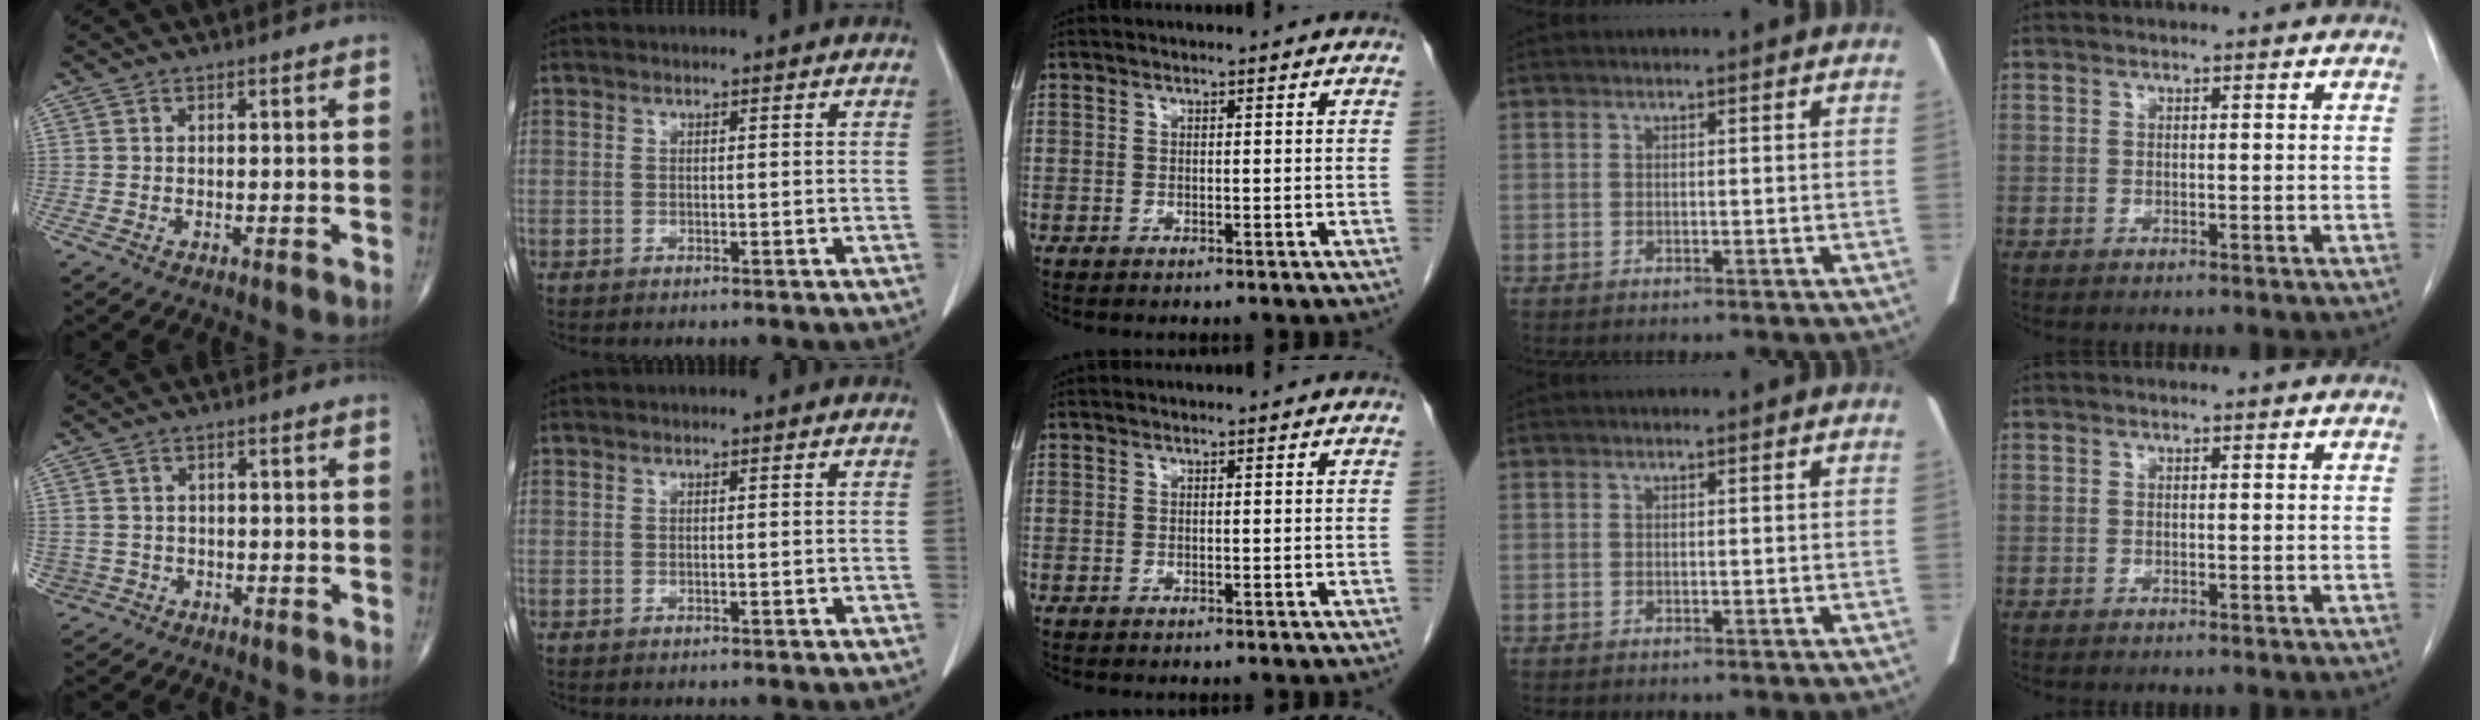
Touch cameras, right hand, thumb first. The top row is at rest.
{"thumb": {"total": 3.6, "force": [-1.4, 3.3, 0.2], "torque": [0.007, 0.013, -0.021]}}